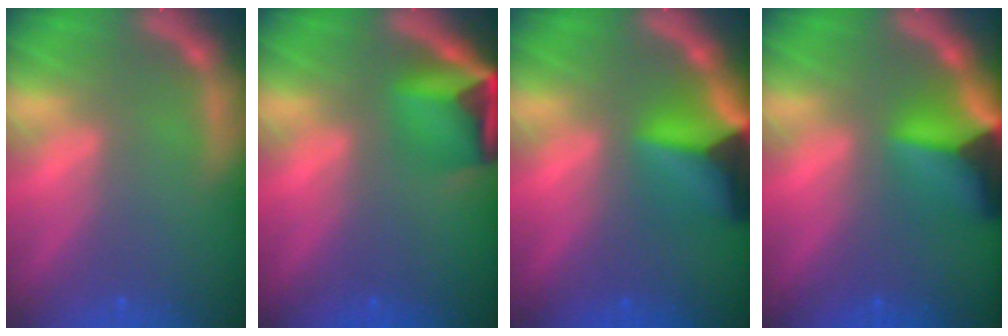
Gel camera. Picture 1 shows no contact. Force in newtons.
{"total": 6.4}
{"total": 9.0}
{"total": 8.4}